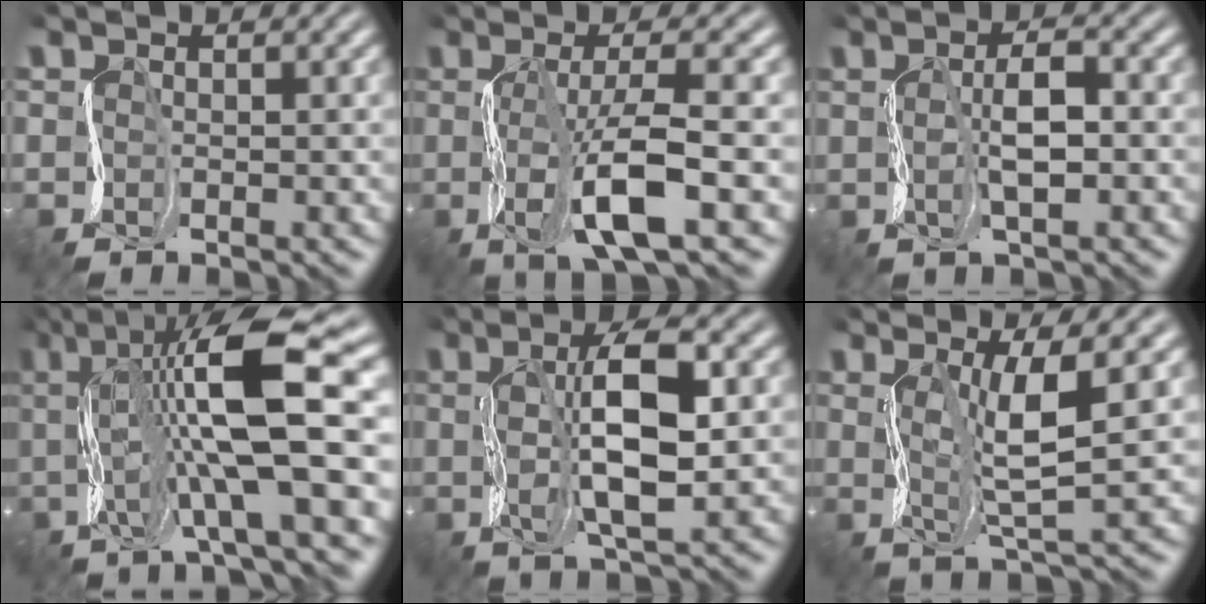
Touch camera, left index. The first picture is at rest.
{"total": 5.9, "force": [-1.1, 1.1, 5.7], "torque": [-0.115, 0.016, -0.032]}
{"total": 2.3, "force": [1.3, 0.1, 1.9], "torque": [-0.044, 0.015, 0.018]}
{"total": 13.0, "force": [3.2, 3.6, 12.1], "torque": [-0.229, 0.022, 0.050]}
{"total": 6.2, "force": [2.3, 1.6, 5.6], "torque": [-0.104, 0.021, 0.030]}
{"total": 4.1, "force": [2.3, 0.0, 3.4], "torque": [-0.070, 0.011, 0.036]}